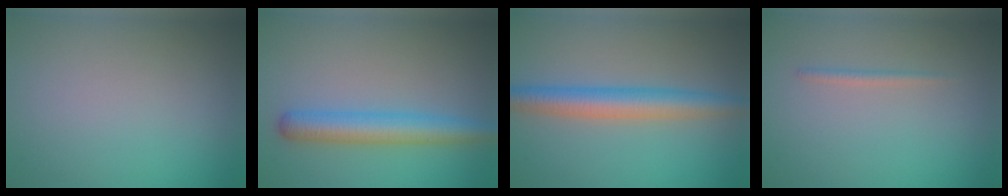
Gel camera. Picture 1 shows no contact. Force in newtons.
{"total": 4.4, "press": 4.4, "slide": 0.1}
{"total": 4.6, "press": 4.6, "slide": 0.1}
{"total": 0.8, "press": 0.8, "slide": 0.0}